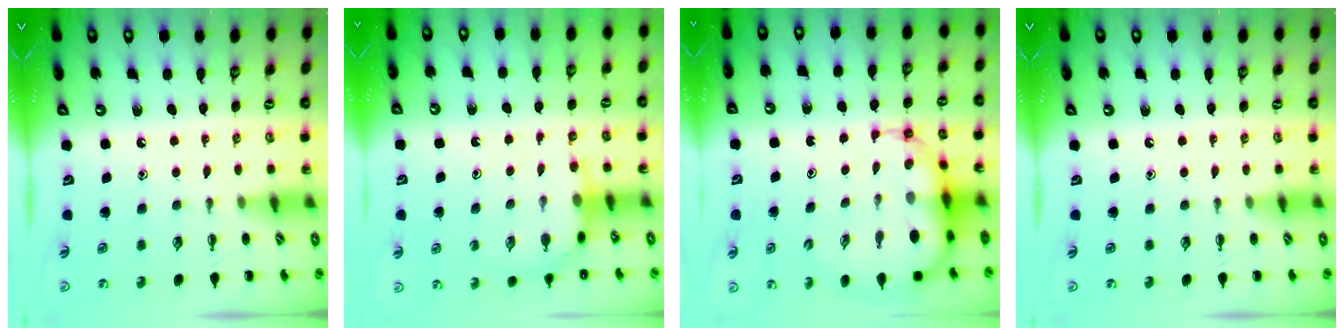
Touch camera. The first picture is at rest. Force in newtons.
{"total": 6.3, "press": 6.2, "slide": 1.4}
{"total": 10.7, "press": 10.3, "slide": 2.9}
{"total": 0.0}